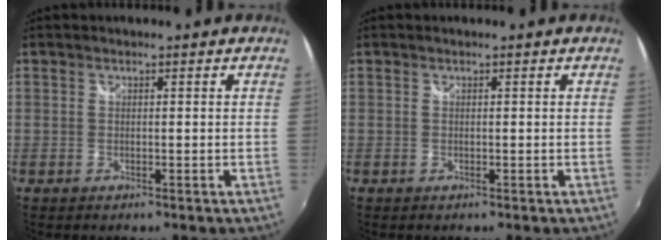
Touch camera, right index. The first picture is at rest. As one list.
[{"total": 0.0}]